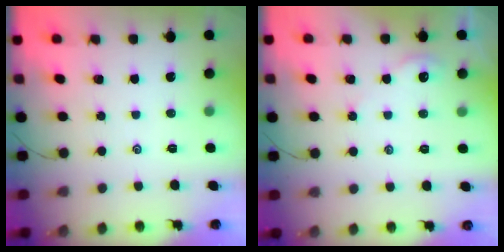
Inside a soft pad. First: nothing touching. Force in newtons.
{"total": 2.8, "press": 2.7, "slide": 0.4}